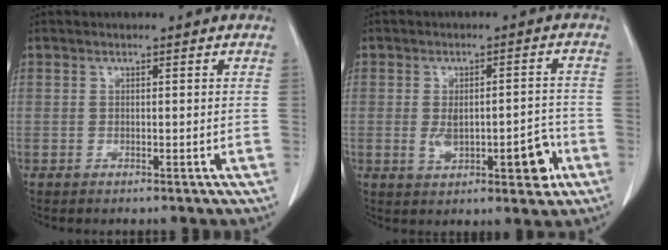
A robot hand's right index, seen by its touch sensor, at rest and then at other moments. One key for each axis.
{"total": 8.6, "fx": -2.3, "fy": 3.1, "fz": 7.7, "tx": -0.110, "ty": 0.005, "tz": -0.023}